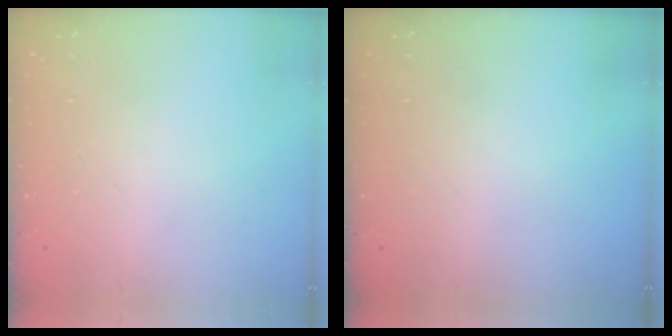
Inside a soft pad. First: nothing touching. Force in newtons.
{"total": 0.0}